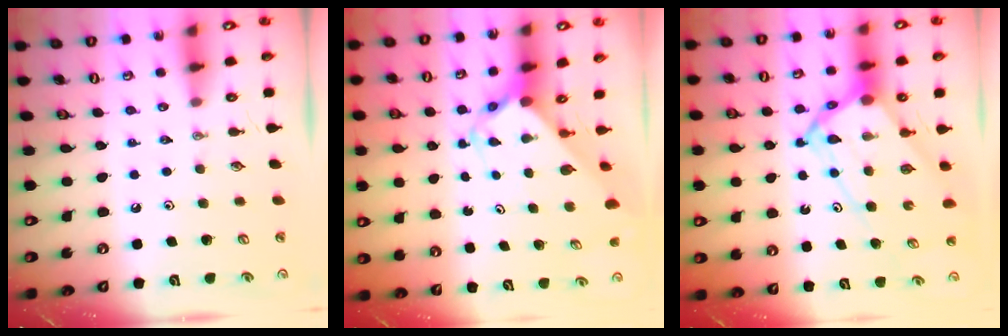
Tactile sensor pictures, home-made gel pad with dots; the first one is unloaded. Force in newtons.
{"total": 3.9, "press": 3.9, "slide": 0.3}
{"total": 13.6, "press": 13.6, "slide": 1.3}